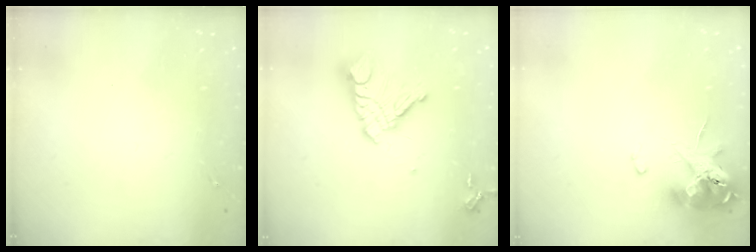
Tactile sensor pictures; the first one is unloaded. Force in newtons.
{"total": 15.7, "press": 15.6, "slide": 1.8}
{"total": 11.3, "press": 11.2, "slide": 1.6}